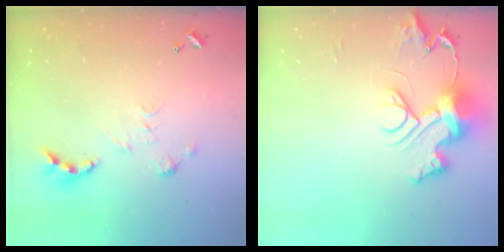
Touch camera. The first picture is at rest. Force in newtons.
{"total": 13.0, "press": 13.0, "slide": 0.8}